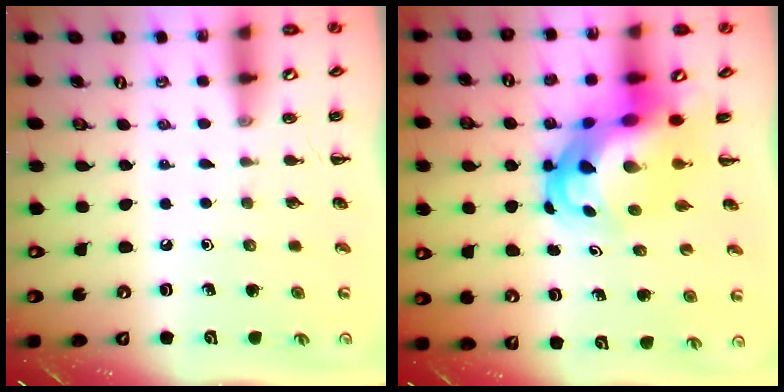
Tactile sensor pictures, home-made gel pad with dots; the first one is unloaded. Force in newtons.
{"total": 9.7, "press": 9.3, "slide": 2.7}